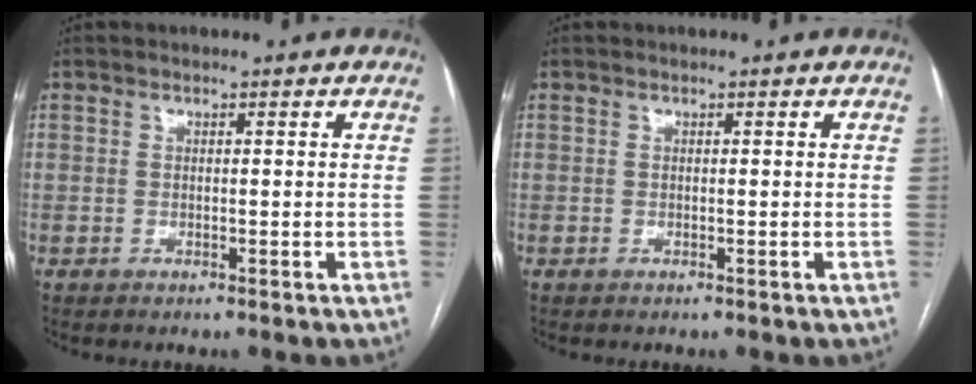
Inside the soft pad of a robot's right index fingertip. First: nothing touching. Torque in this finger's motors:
{"motor_torque": [0.00, 0.00, 0.00, 0.01]}